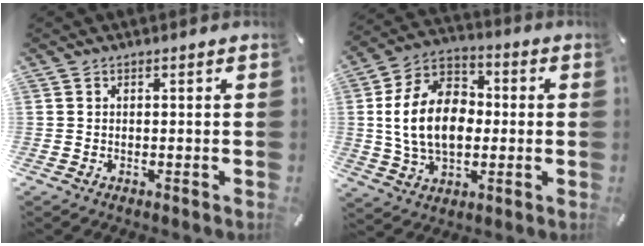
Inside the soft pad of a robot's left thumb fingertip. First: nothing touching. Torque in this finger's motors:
{"motor_torque": [0.87, 0.78, 2.11, -0.66, 0.73]}